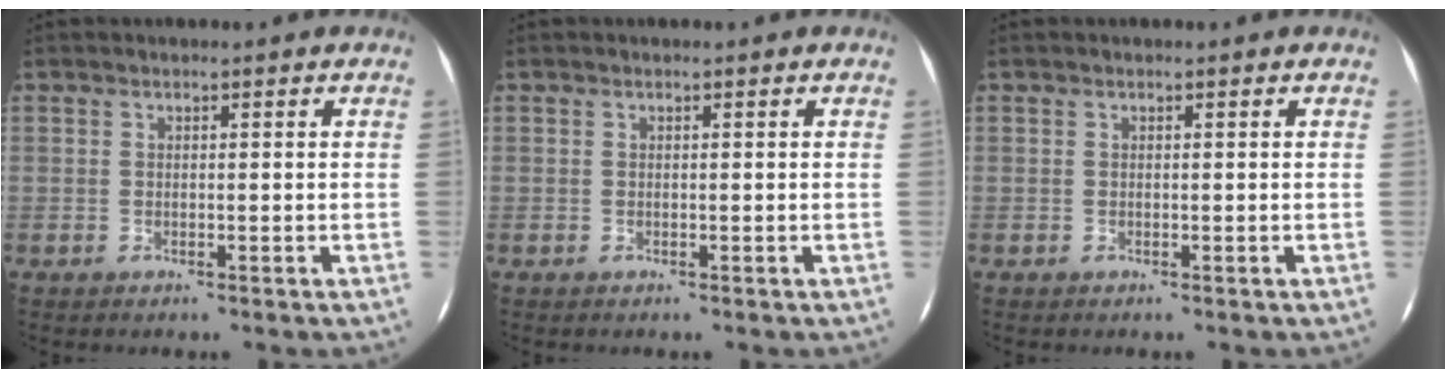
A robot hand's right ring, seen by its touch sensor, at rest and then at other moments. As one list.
[{"total": 0.0}, {"total": 0.0}]